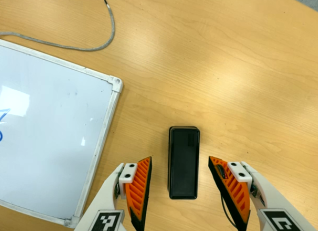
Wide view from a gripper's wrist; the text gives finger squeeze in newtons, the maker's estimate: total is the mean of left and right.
{"total": 0.0}